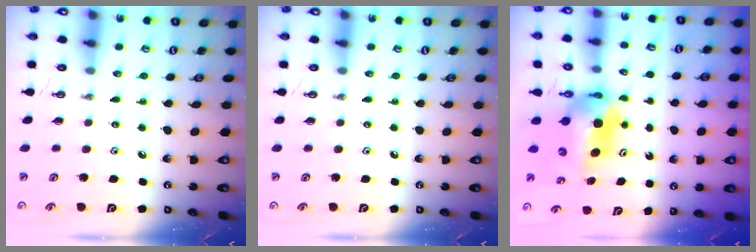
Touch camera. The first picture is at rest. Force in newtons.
{"total": 0.0}
{"total": 6.0, "press": 6.0, "slide": 0.4}